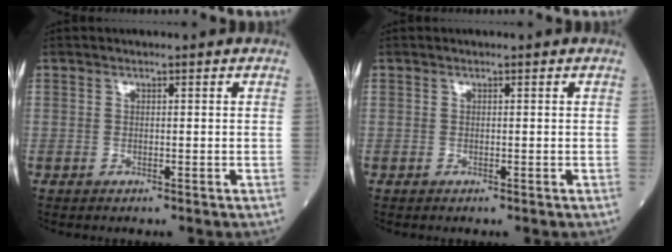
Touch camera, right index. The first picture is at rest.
{"total": 0.0}